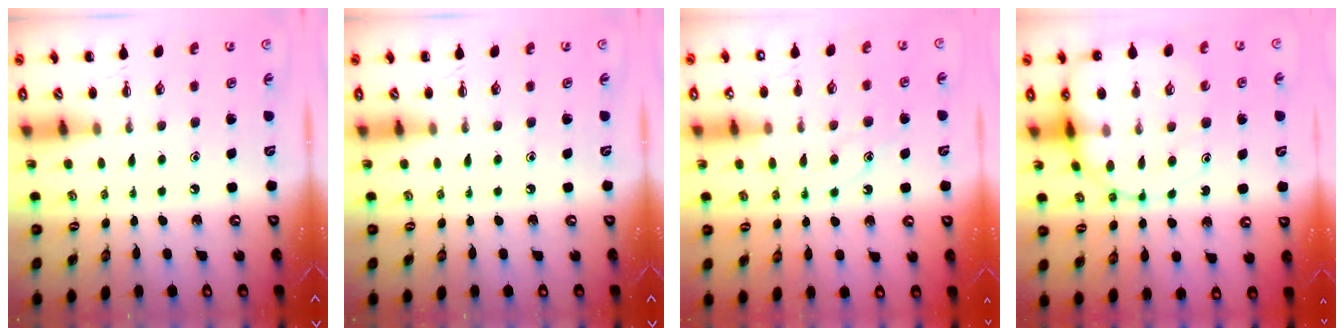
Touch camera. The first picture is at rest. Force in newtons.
{"total": 0.0}
{"total": 13.0, "press": 13.0, "slide": 0.9}
{"total": 14.7, "press": 14.4, "slide": 2.9}